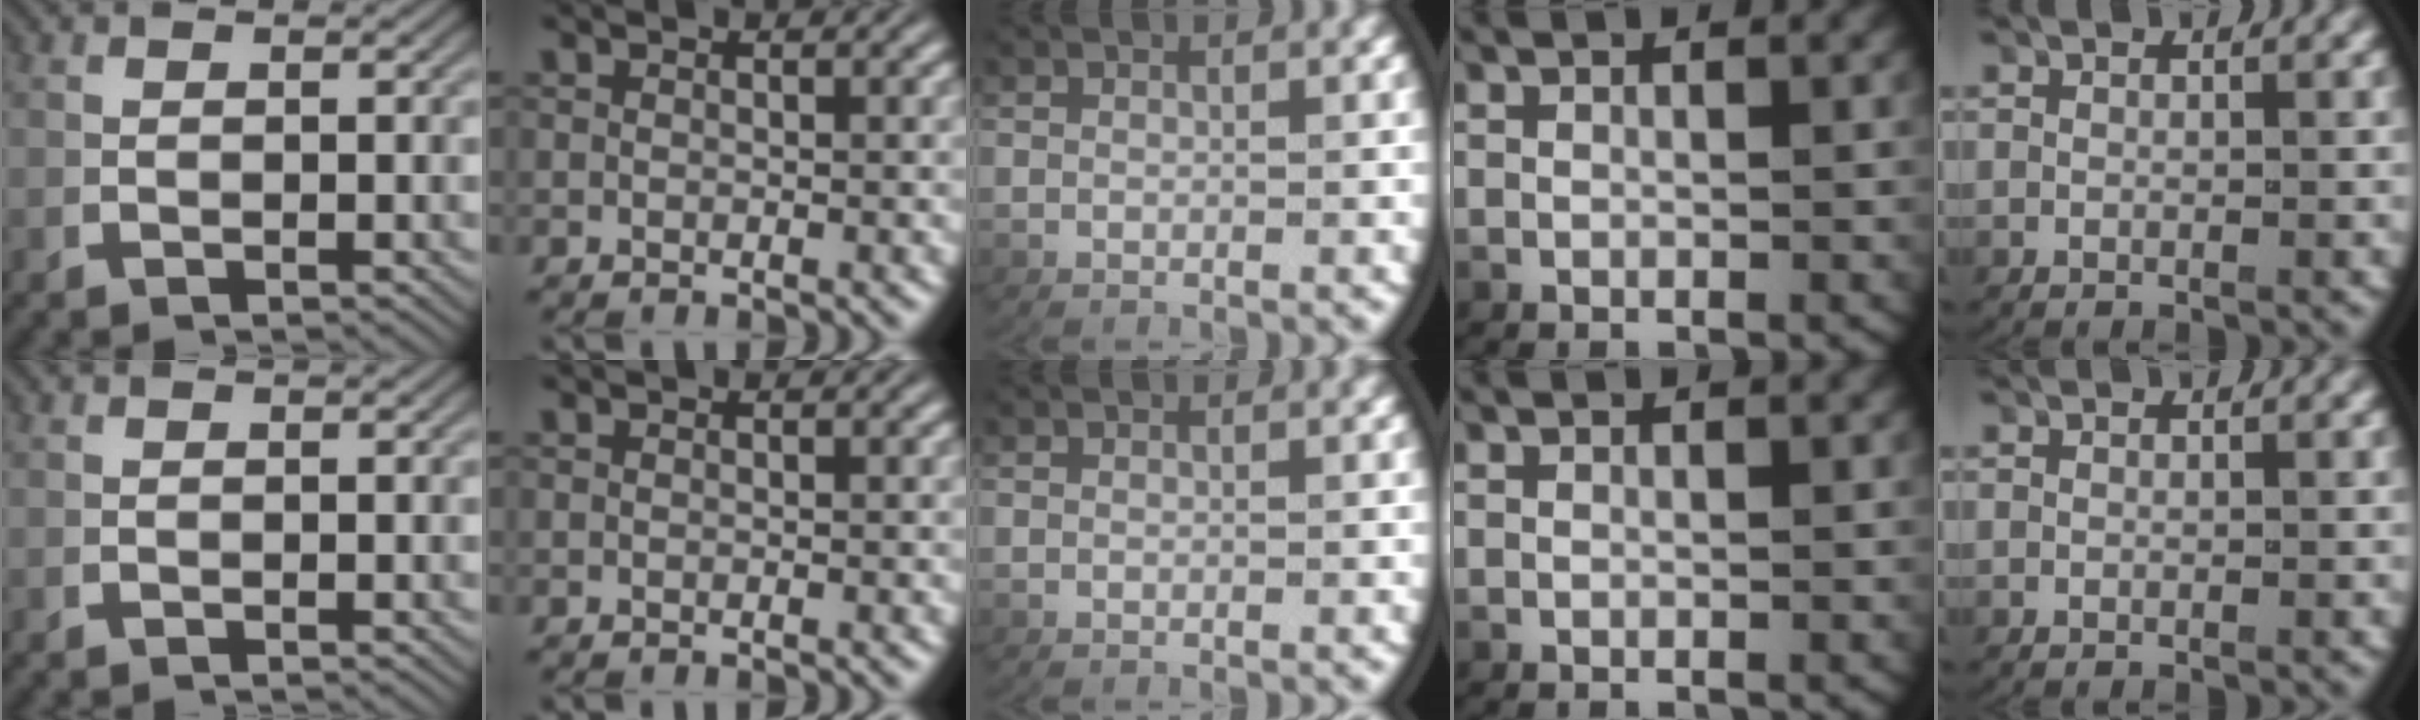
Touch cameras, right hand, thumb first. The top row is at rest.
{}